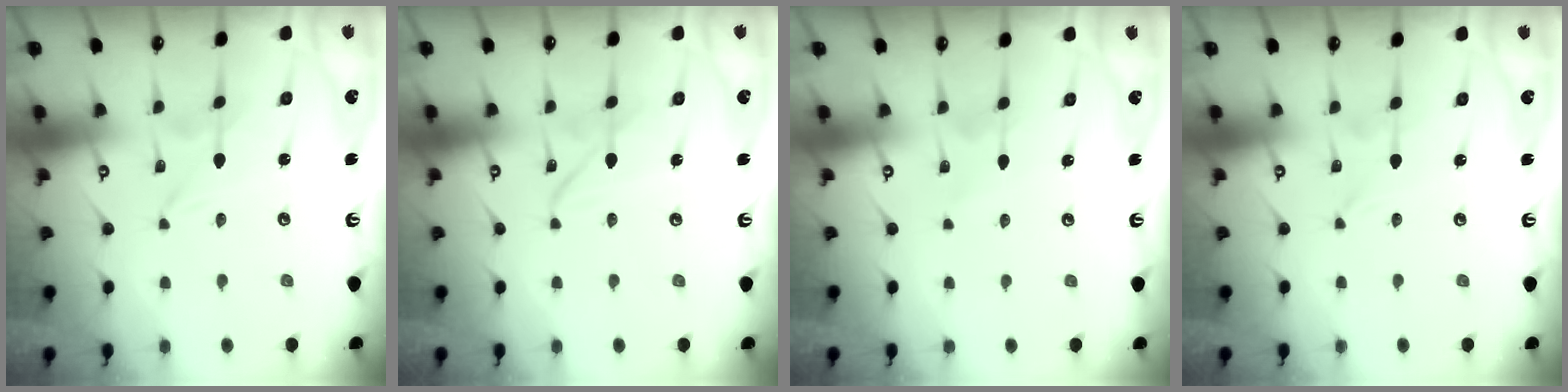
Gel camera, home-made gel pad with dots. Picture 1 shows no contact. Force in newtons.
{"total": 3.0, "press": 2.9, "slide": 0.3}
{"total": 0.8, "press": 0.8, "slide": 0.1}
{"total": 0.0}